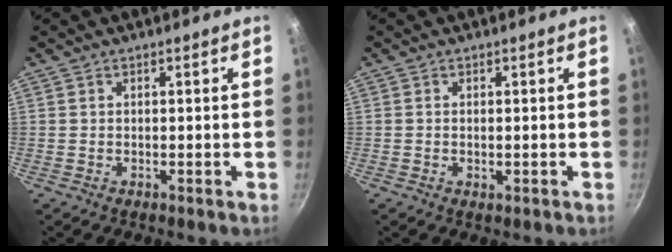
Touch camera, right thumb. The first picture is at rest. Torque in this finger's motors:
{"motor_torque": [-0.11, 0.04, -0.11, -0.08, -0.04]}